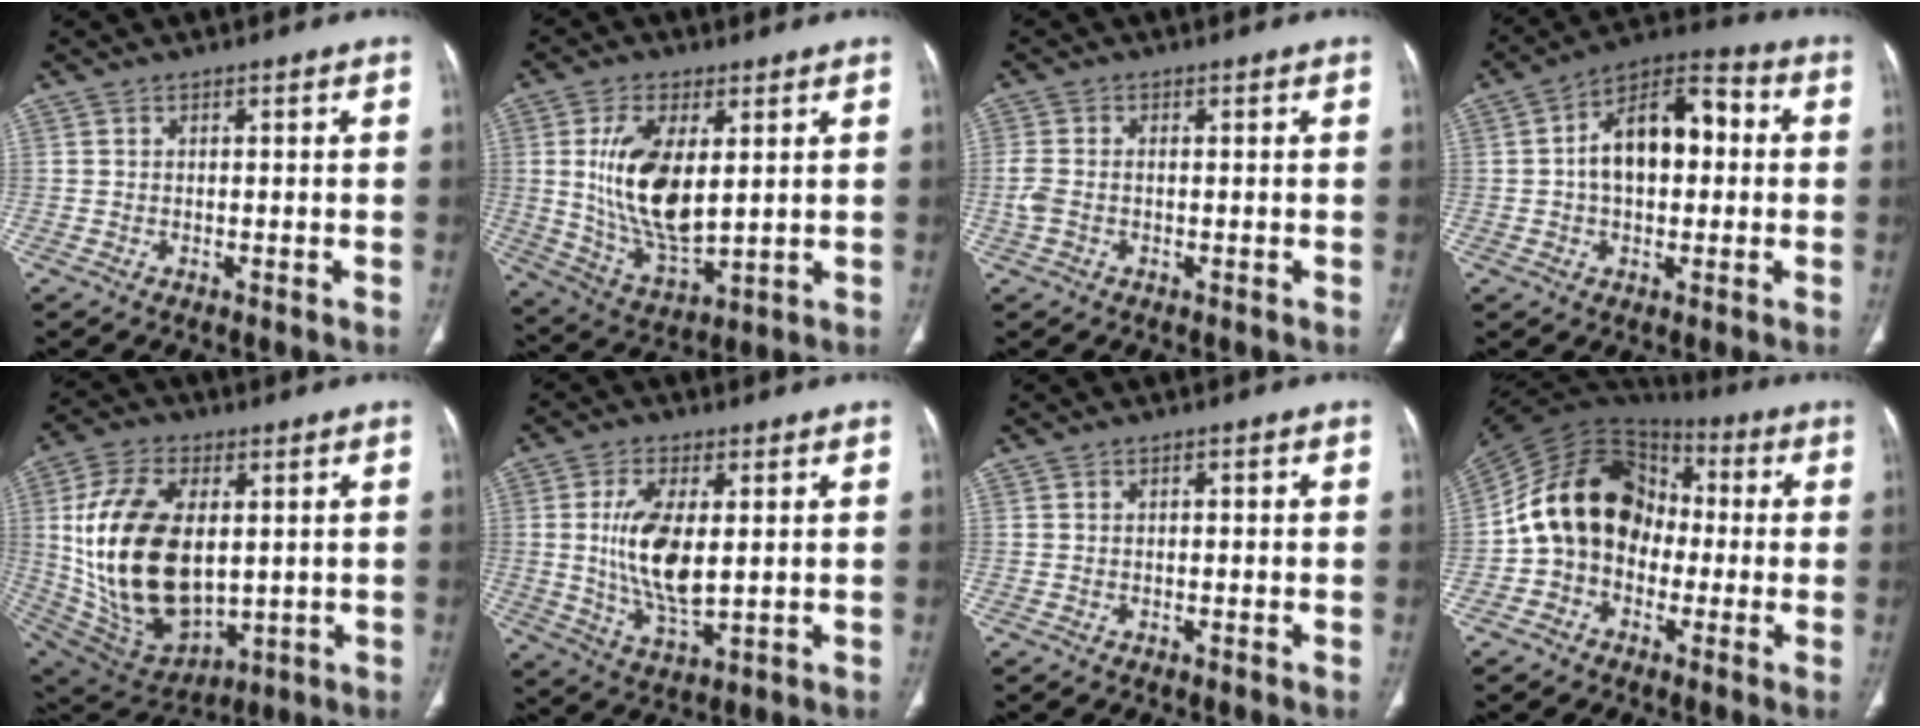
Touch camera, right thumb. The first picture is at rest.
{"total": 15.0, "force": [2.8, 7.4, 12.8], "torque": [-0.237, -0.025, 0.064]}
{"total": 3.3, "force": [-0.5, 2.1, 2.5], "torque": [-0.075, 0.007, -0.011]}
{"total": 14.6, "force": [1.1, 8.6, 11.7], "torque": [-0.167, 0.039, 0.008]}
{"total": 24.2, "force": [2.1, 14.2, 19.4], "torque": [-0.367, -0.018, 0.061]}
{"total": 11.9, "force": [1.1, 5.2, 10.7], "torque": [-0.209, -0.020, 0.029]}
{"total": 0.6, "force": [0.0, 0.3, 0.4], "torque": [-0.007, 0.001, -0.001]}
{"total": 16.4, "force": [-1.5, 13.1, 9.8], "torque": [-0.143, 0.048, -0.039]}